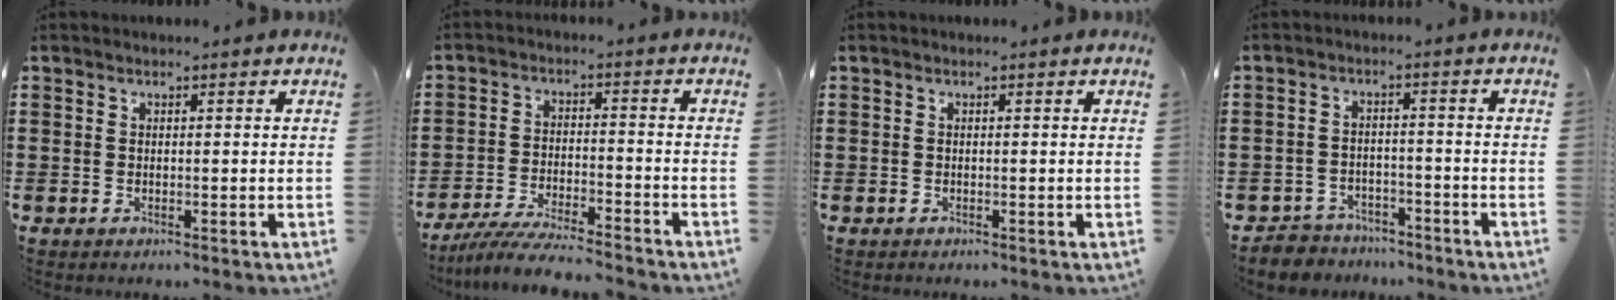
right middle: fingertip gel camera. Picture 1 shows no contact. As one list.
[{"total": 6.4, "force": [-6.1, 0.1, 2.1], "torque": [-0.049, -0.008, -0.118]}, {"total": 0.0}, {"total": 3.9, "force": [-3.8, 0.9, -0.3], "torque": [-0.011, -0.002, -0.083]}]